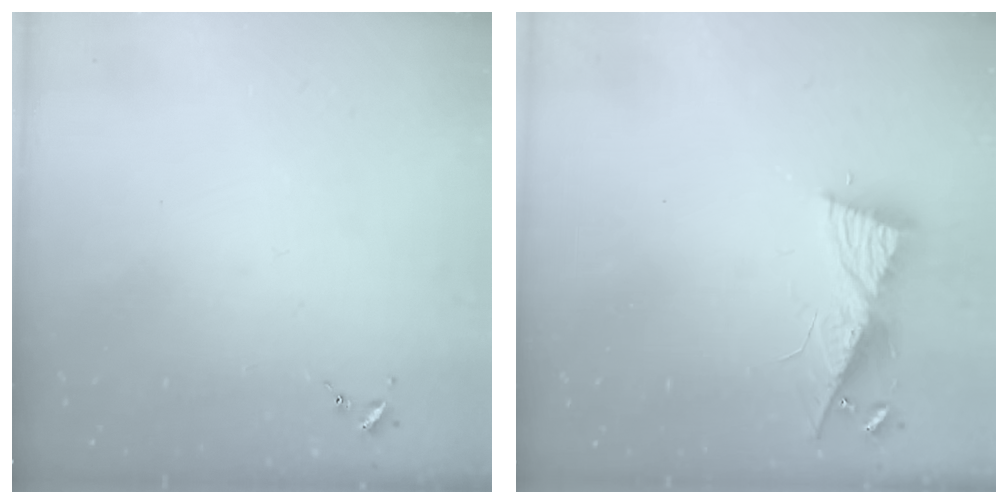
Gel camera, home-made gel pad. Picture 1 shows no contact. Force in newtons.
{"total": 9.3, "press": 9.3, "slide": 0.8}